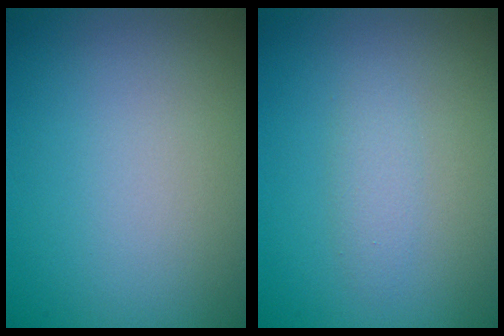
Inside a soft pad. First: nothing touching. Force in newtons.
{"total": 1.5, "press": 1.5, "slide": 0.1}